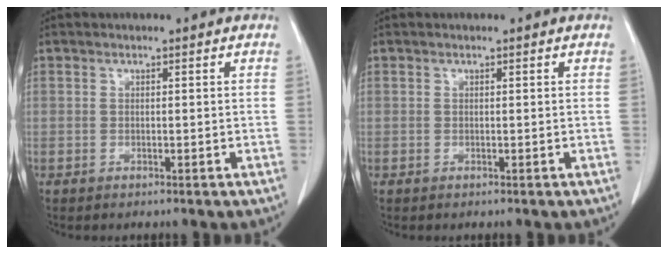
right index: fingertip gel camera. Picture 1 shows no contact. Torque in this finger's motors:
{"motor_torque": [0.11, 0.05, 0.02, 0.01]}